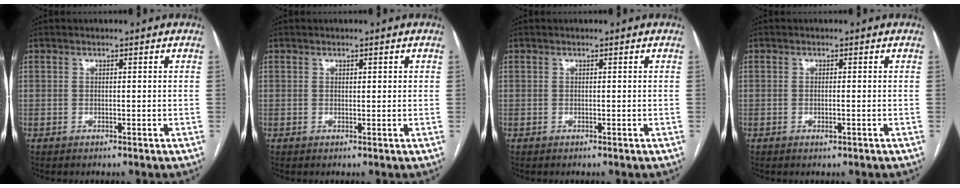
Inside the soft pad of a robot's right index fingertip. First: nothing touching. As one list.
[{"total": 0.9, "force": [0.4, 0.4, 0.7], "torque": [-0.008, 0.003, 0.006]}, {"total": 0.0}, {"total": 1.1, "force": [-0.3, 0.2, 1.0], "torque": [-0.019, -0.002, -0.003]}]